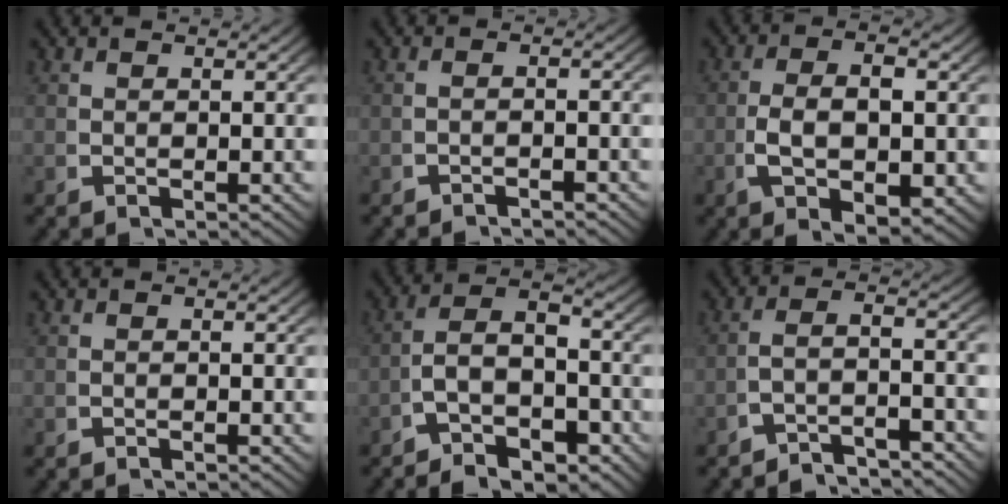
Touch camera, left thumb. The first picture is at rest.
{"total": 1.6, "force": [-1.5, 0.0, 0.3], "torque": [-0.008, -0.003, -0.025]}
{"total": 6.0, "force": [-0.5, 3.1, 5.1], "torque": [-0.098, -0.016, 0.003]}
{"total": 0.5, "force": [-0.5, 0.0, 0.1], "torque": [-0.001, 0.001, -0.011]}
{"total": 7.9, "force": [-2.8, 5.0, 5.4], "torque": [-0.095, -0.027, -0.042]}
{"total": 4.4, "force": [-2.7, 1.6, 3.0], "torque": [-0.053, -0.014, -0.040]}